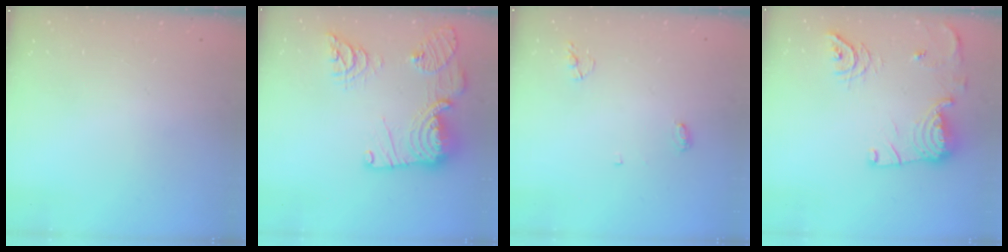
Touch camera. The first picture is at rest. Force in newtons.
{"total": 22.8, "press": 22.7, "slide": 2.3}
{"total": 4.0, "press": 3.9, "slide": 0.3}
{"total": 16.1, "press": 15.5, "slide": 4.2}